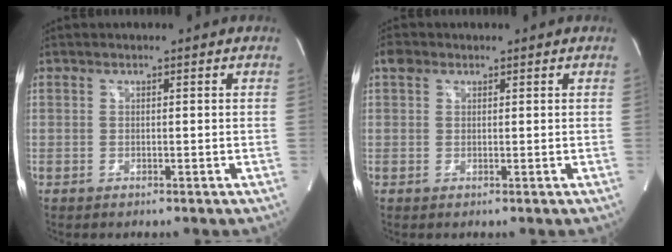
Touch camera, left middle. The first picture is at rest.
{"total": 1.8, "force": [1.1, 1.3, 0.6], "torque": [-0.013, 0.016, 0.017]}